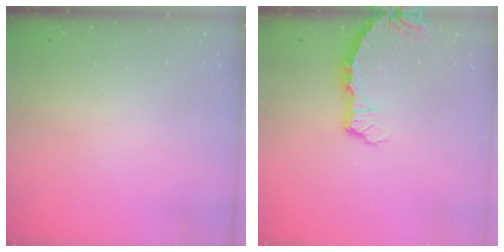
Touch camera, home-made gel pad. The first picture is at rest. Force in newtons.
{"total": 5.2, "press": 5.2, "slide": 0.4}